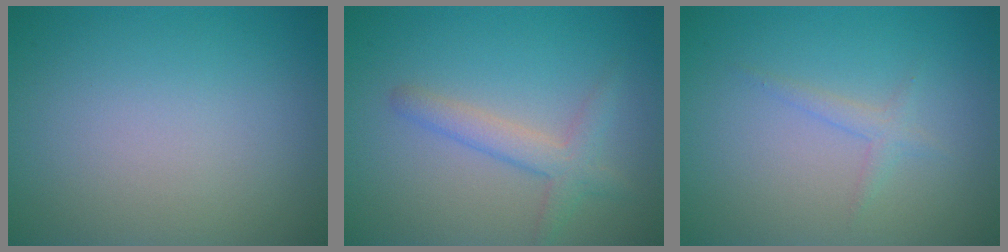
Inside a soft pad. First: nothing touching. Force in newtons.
{"total": 2.7, "press": 2.6, "slide": 0.1}
{"total": 1.2, "press": 1.2, "slide": 0.0}